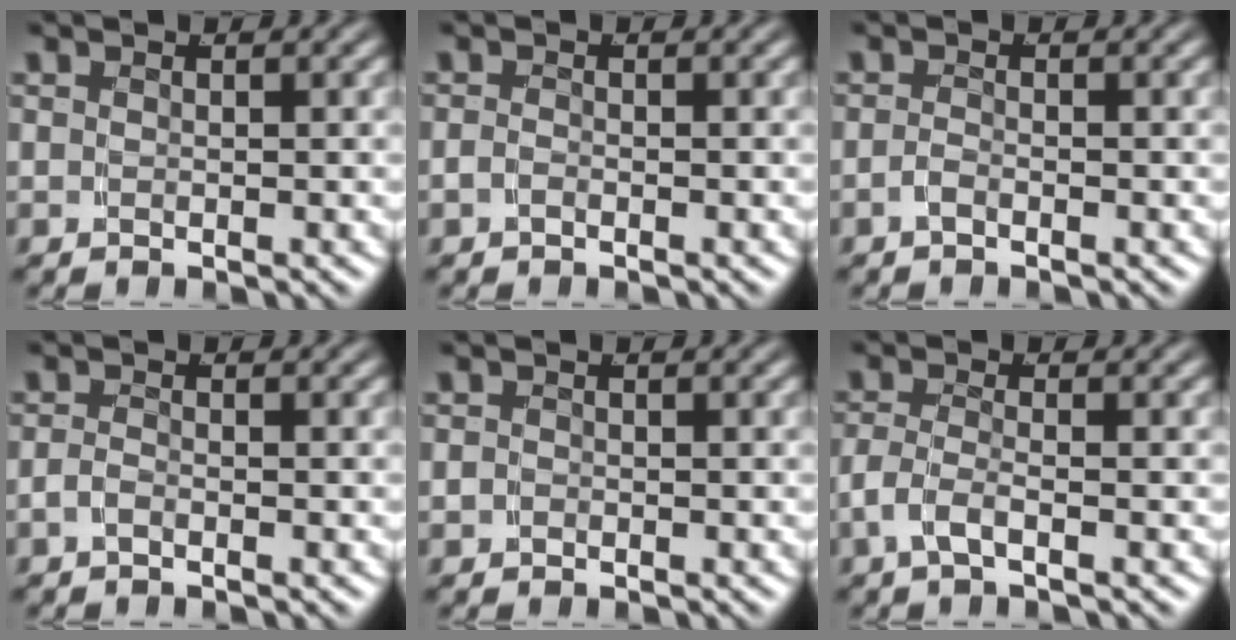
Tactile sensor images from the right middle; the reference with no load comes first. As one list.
[{"total": 0.7, "force": [-0.6, 0.2, 0.3], "torque": [-0.011, -0.001, -0.013]}, {"total": 1.0, "force": [-0.9, 0.0, 0.4], "torque": [-0.008, 0.000, -0.022]}, {"total": 1.0, "force": [-0.8, 0.2, 0.5], "torque": [-0.015, -0.001, -0.018]}, {"total": 0.6, "force": [-0.3, 0.6, 0.1], "torque": [-0.008, -0.002, -0.006]}, {"total": 2.4, "force": [-1.1, 0.9, 1.9], "torque": [-0.044, -0.011, -0.017]}]